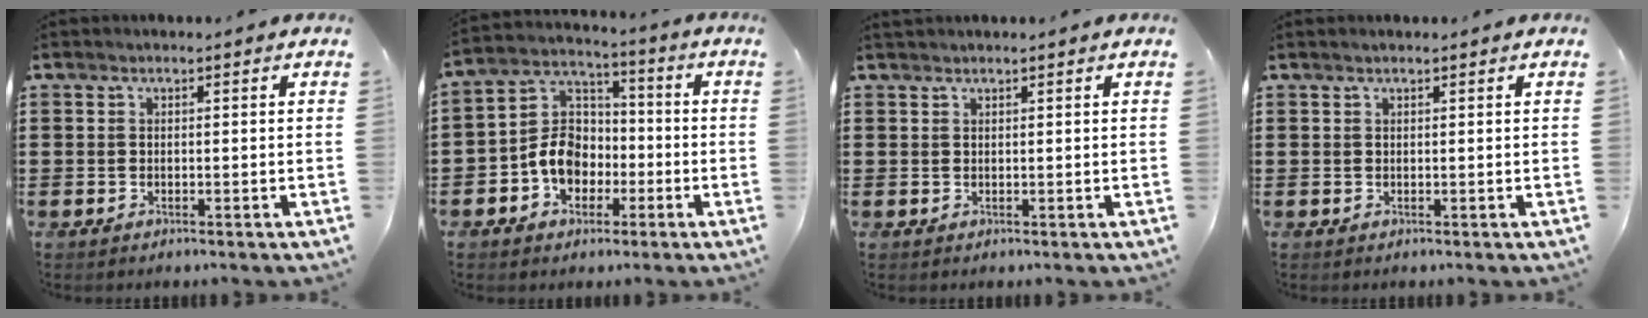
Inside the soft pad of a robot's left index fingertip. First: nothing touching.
{"total": 8.2, "force": [-2.9, 6.5, 4.1], "torque": [-0.116, 0.012, -0.063]}
{"total": 0.7, "force": [0.6, 0.0, 0.3], "torque": [-0.007, 0.000, 0.013]}
{"total": 0.5, "force": [0.4, -0.1, 0.3], "torque": [-0.005, 0.000, 0.008]}